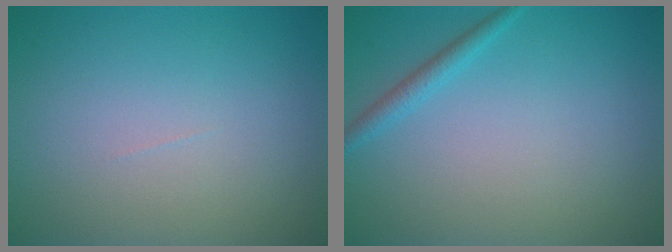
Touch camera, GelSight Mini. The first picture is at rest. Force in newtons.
{"total": 1.4, "press": 1.4, "slide": 0.1}